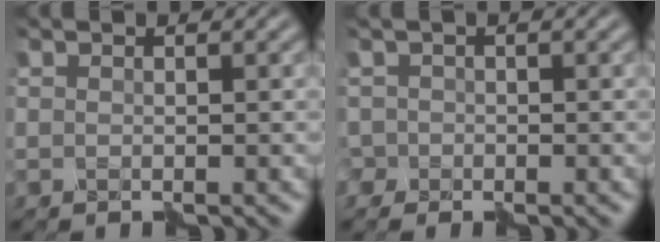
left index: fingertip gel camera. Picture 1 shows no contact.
{"total": 1.5, "force": [-0.9, 1.2, 0.0], "torque": [0.001, 0.000, -0.017]}